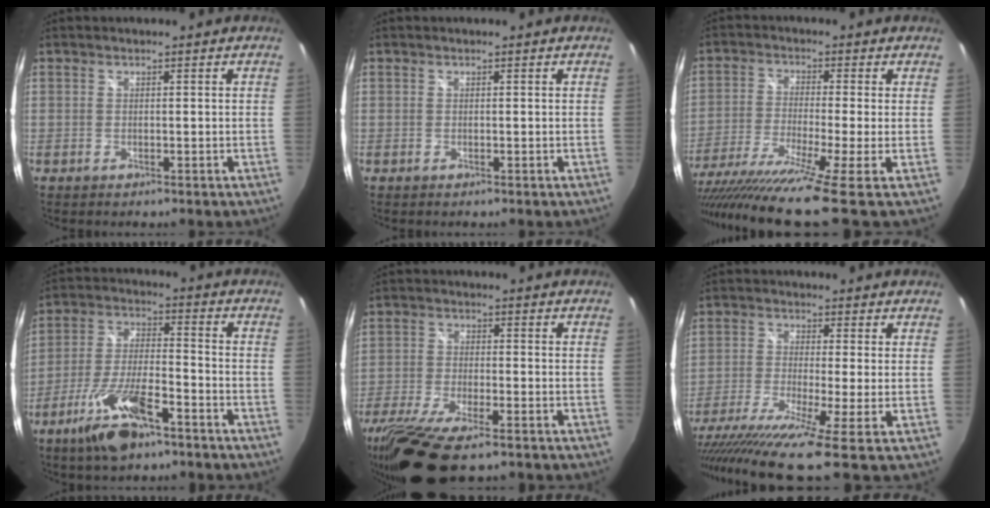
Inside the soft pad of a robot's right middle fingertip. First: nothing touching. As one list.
[{"total": 0.0}, {"total": 15.9, "force": [-11.9, -1.8, 10.4], "torque": [-0.204, -0.075, -0.203]}, {"total": 12.9, "force": [-8.3, 3.9, 9.1], "torque": [-0.192, -0.014, -0.152]}, {"total": 16.0, "force": [-11.7, 4.0, 10.2], "torque": [-0.226, -0.055, -0.212]}, {"total": 13.1, "force": [-9.5, -1.5, 8.9], "torque": [-0.181, -0.064, -0.169]}]